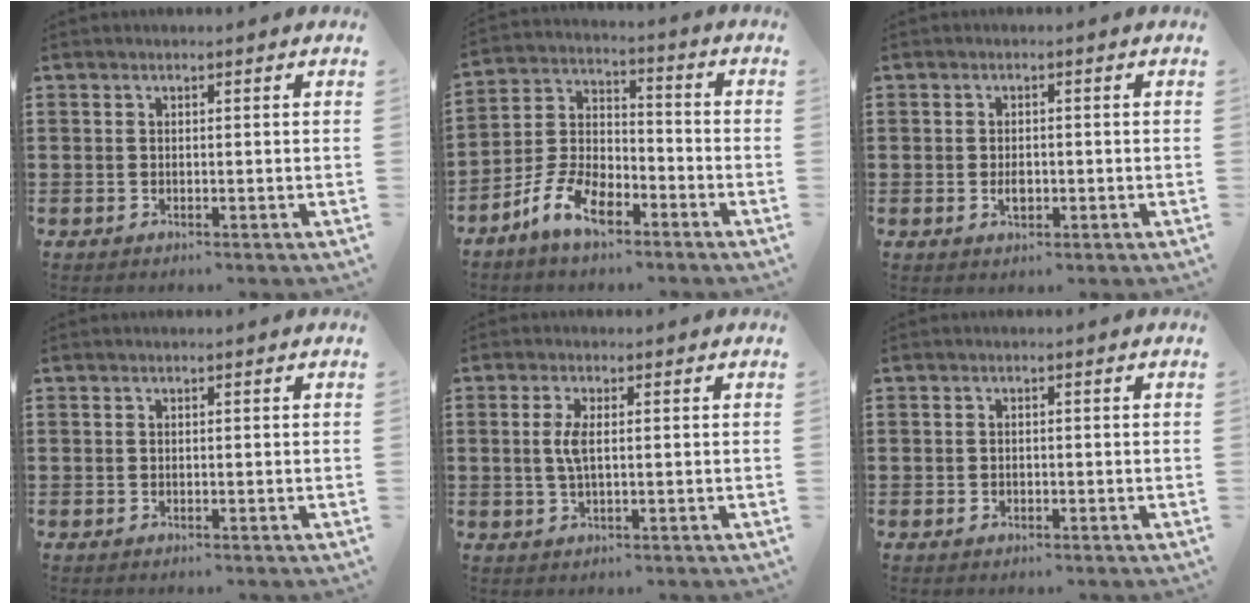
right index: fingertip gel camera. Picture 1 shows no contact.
{"total": 8.8, "force": [-5.7, 4.2, 5.2], "torque": [-0.127, 0.007, -0.111]}
{"total": 2.0, "force": [-0.4, 1.0, 1.7], "torque": [-0.034, -0.003, -0.006]}
{"total": 0.0}
{"total": 3.4, "force": [0.3, 1.0, 3.3], "torque": [-0.079, -0.004, -0.002]}
{"total": 0.7, "force": [-0.3, 0.5, 0.2], "torque": [-0.006, 0.000, -0.007]}